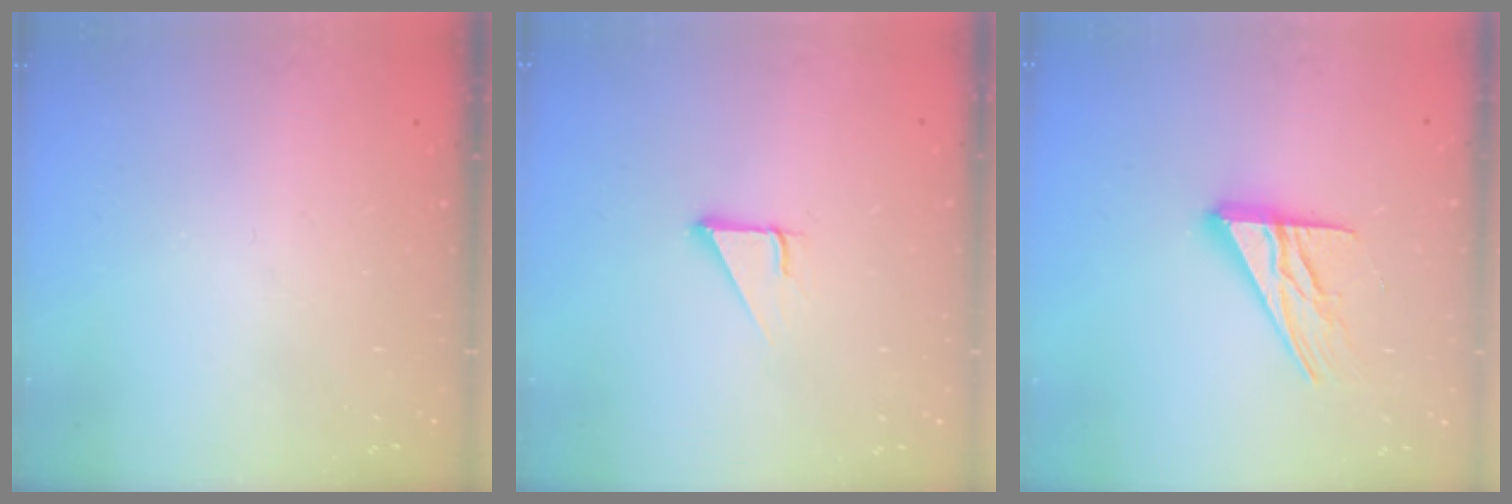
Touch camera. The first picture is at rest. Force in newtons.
{"total": 3.0, "press": 3.0, "slide": 0.1}
{"total": 13.9, "press": 13.8, "slide": 1.3}